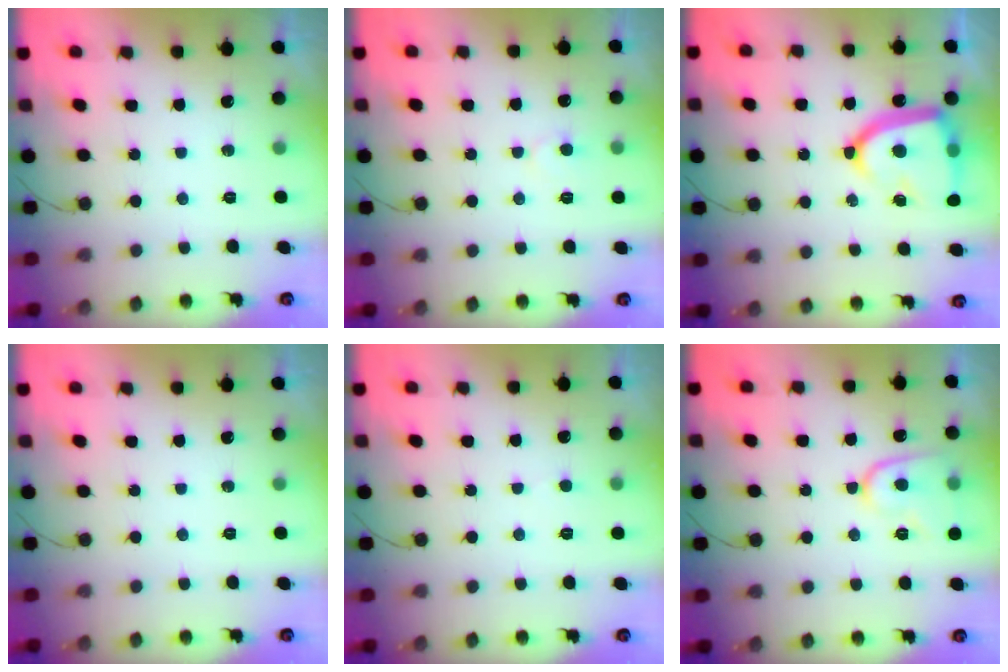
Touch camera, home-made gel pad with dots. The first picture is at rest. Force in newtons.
{"total": 6.1, "press": 6.1, "slide": 0.4}
{"total": 18.1, "press": 18.0, "slide": 1.8}
{"total": 0.0}
{"total": 3.1, "press": 3.1, "slide": 0.3}
{"total": 10.3, "press": 10.2, "slide": 1.0}